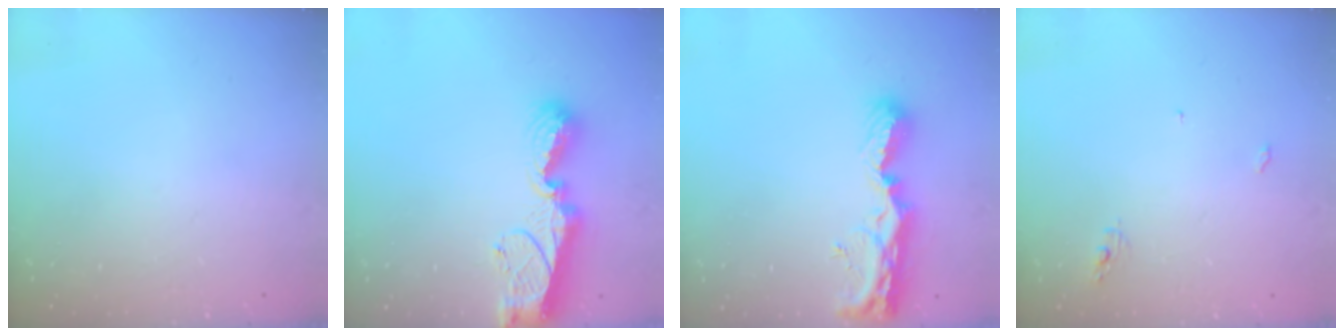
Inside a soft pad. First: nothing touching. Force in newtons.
{"total": 11.3, "press": 11.2, "slide": 1.0}
{"total": 10.3, "press": 10.2, "slide": 1.2}
{"total": 3.4, "press": 3.4, "slide": 0.0}